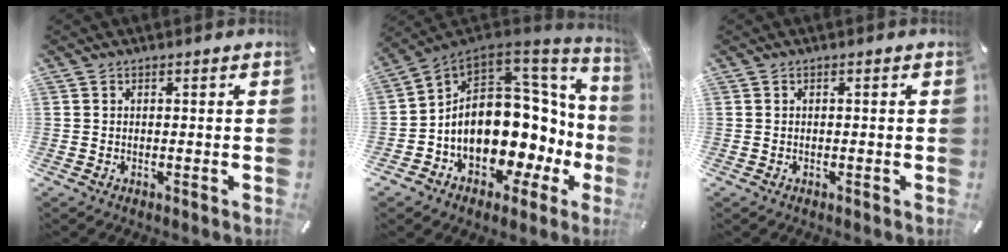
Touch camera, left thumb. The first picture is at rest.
{"total": 17.2, "force": [-2.2, 11.5, 12.6], "torque": [-0.233, -0.035, -0.030]}
{"total": 0.0}